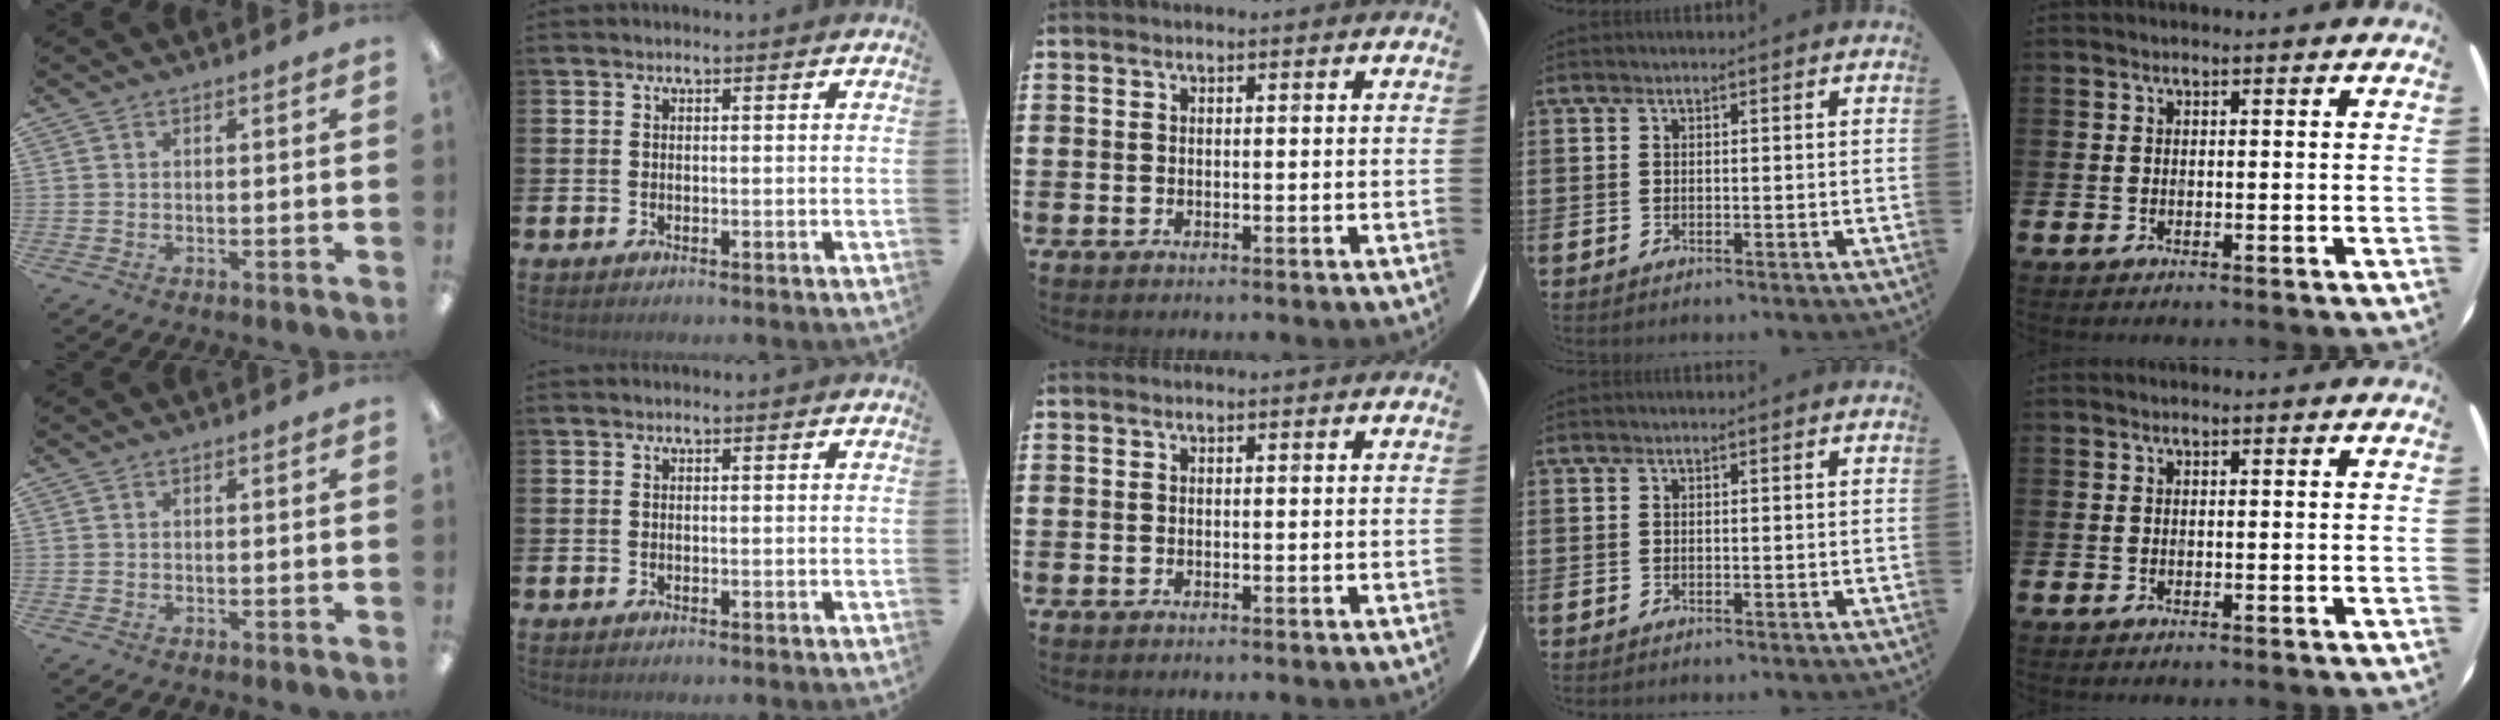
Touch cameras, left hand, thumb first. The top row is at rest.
{}